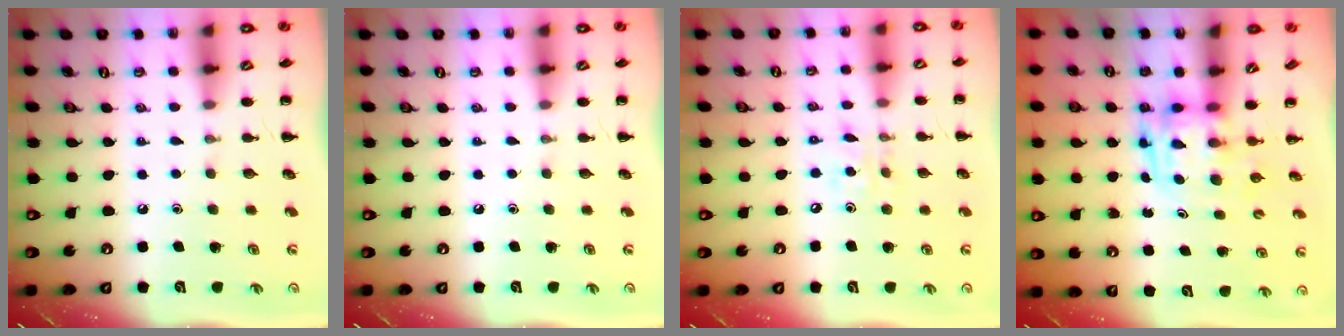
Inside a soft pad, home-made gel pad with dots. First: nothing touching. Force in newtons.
{"total": 0.0}
{"total": 5.5, "press": 5.4, "slide": 1.3}
{"total": 3.9, "press": 3.8, "slide": 0.7}